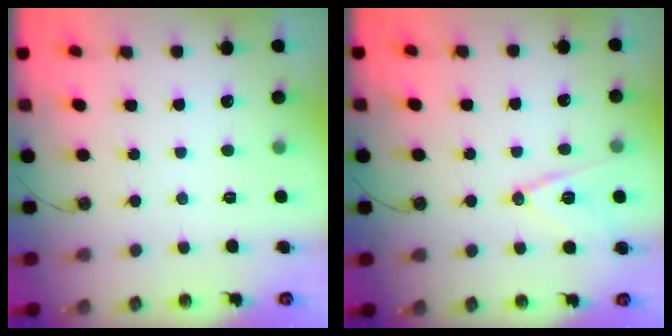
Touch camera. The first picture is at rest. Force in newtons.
{"total": 11.3, "press": 10.7, "slide": 3.3}